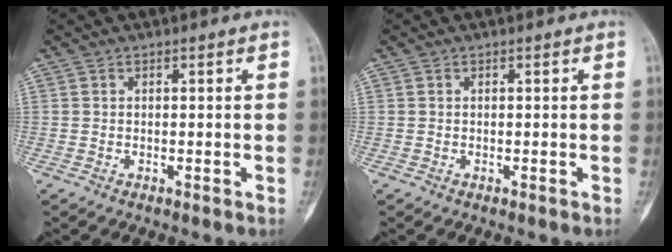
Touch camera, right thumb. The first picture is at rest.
{"total": 0.0}